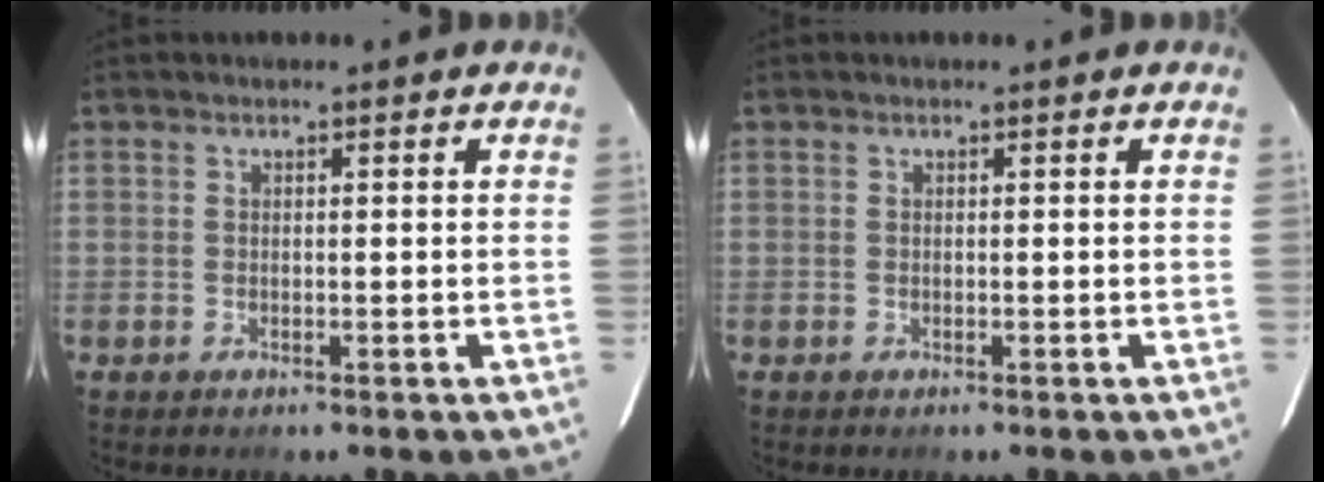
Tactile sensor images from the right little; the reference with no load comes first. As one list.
[{"total": 0.0}]